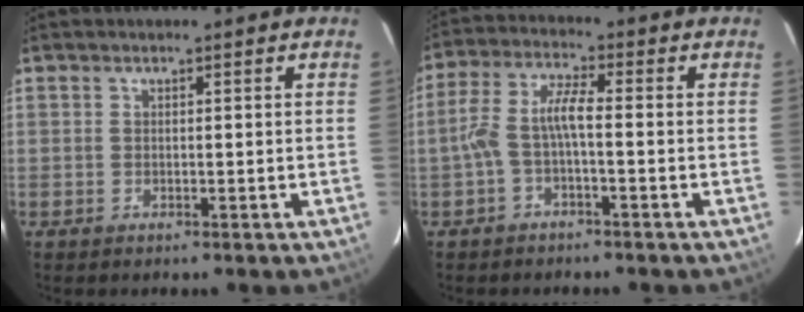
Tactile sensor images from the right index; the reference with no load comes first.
{"total": 5.5, "force": [-1.8, 1.1, 5.1], "torque": [-0.118, 0.015, -0.032]}